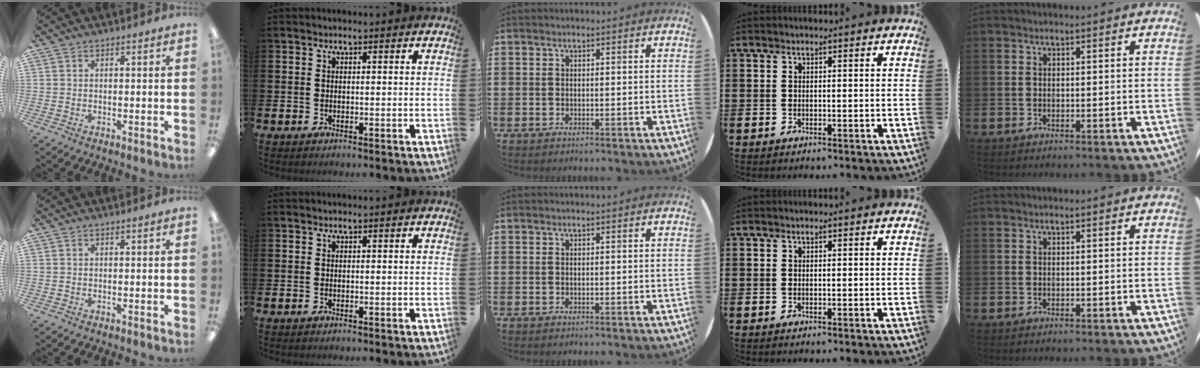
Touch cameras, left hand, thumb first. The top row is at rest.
{}